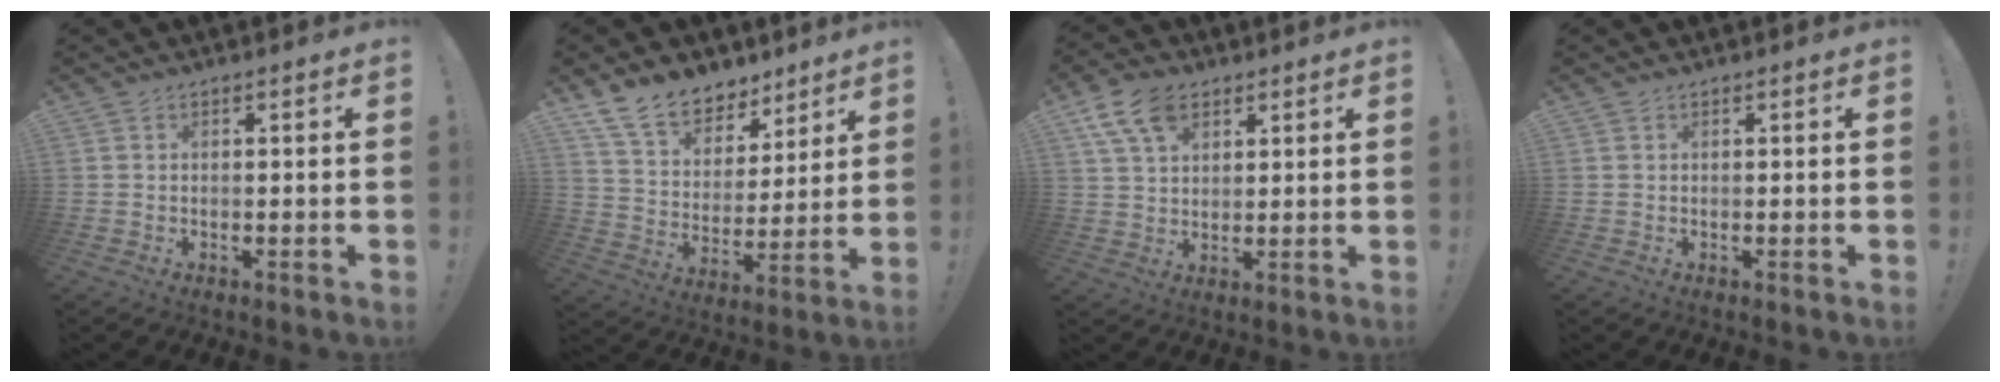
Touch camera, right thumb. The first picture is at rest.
{"total": 14.0, "force": [10.6, 7.9, 4.6], "torque": [-0.080, -0.074, 0.201]}
{"total": 8.9, "force": [5.3, 4.9, 5.1], "torque": [-0.094, -0.011, 0.104]}
{"total": 0.0}